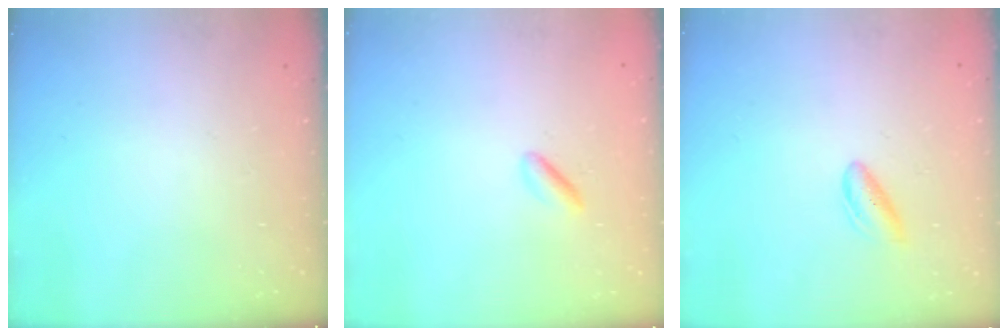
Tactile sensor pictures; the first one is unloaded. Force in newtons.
{"total": 1.6, "press": 1.4, "slide": 0.7}
{"total": 4.8, "press": 4.7, "slide": 1.2}